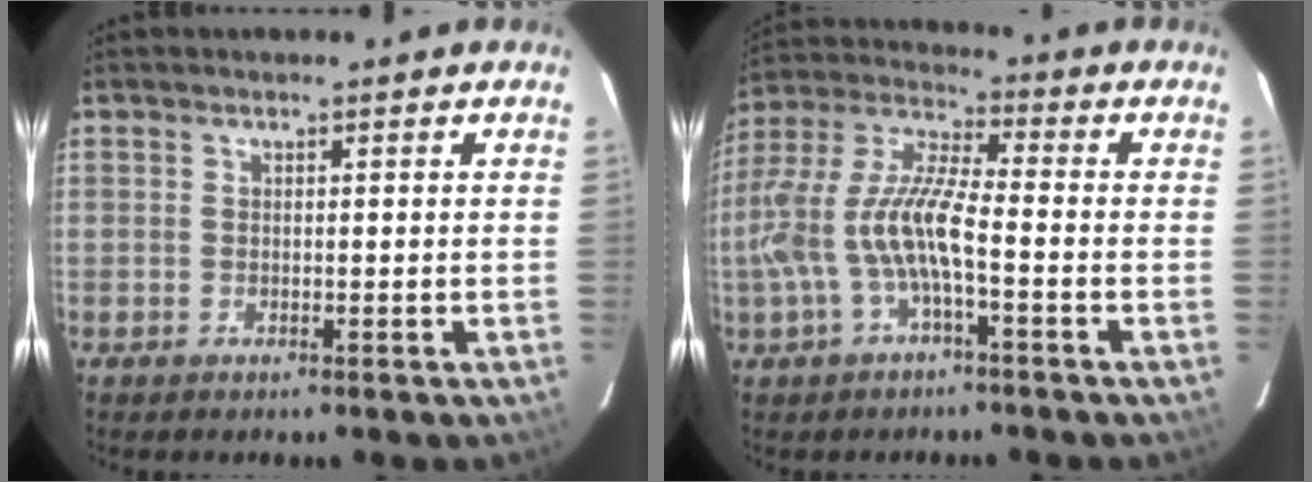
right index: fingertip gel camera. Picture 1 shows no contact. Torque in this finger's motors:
{"motor_torque": [0.88, -0.32, 0.90, 0.21]}